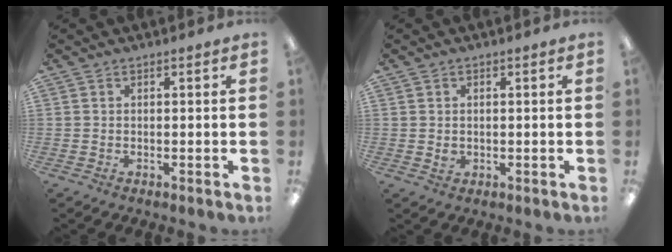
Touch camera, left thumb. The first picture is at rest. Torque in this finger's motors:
{"motor_torque": [-0.14, 0.14, 0.10, -0.13, 0.00]}